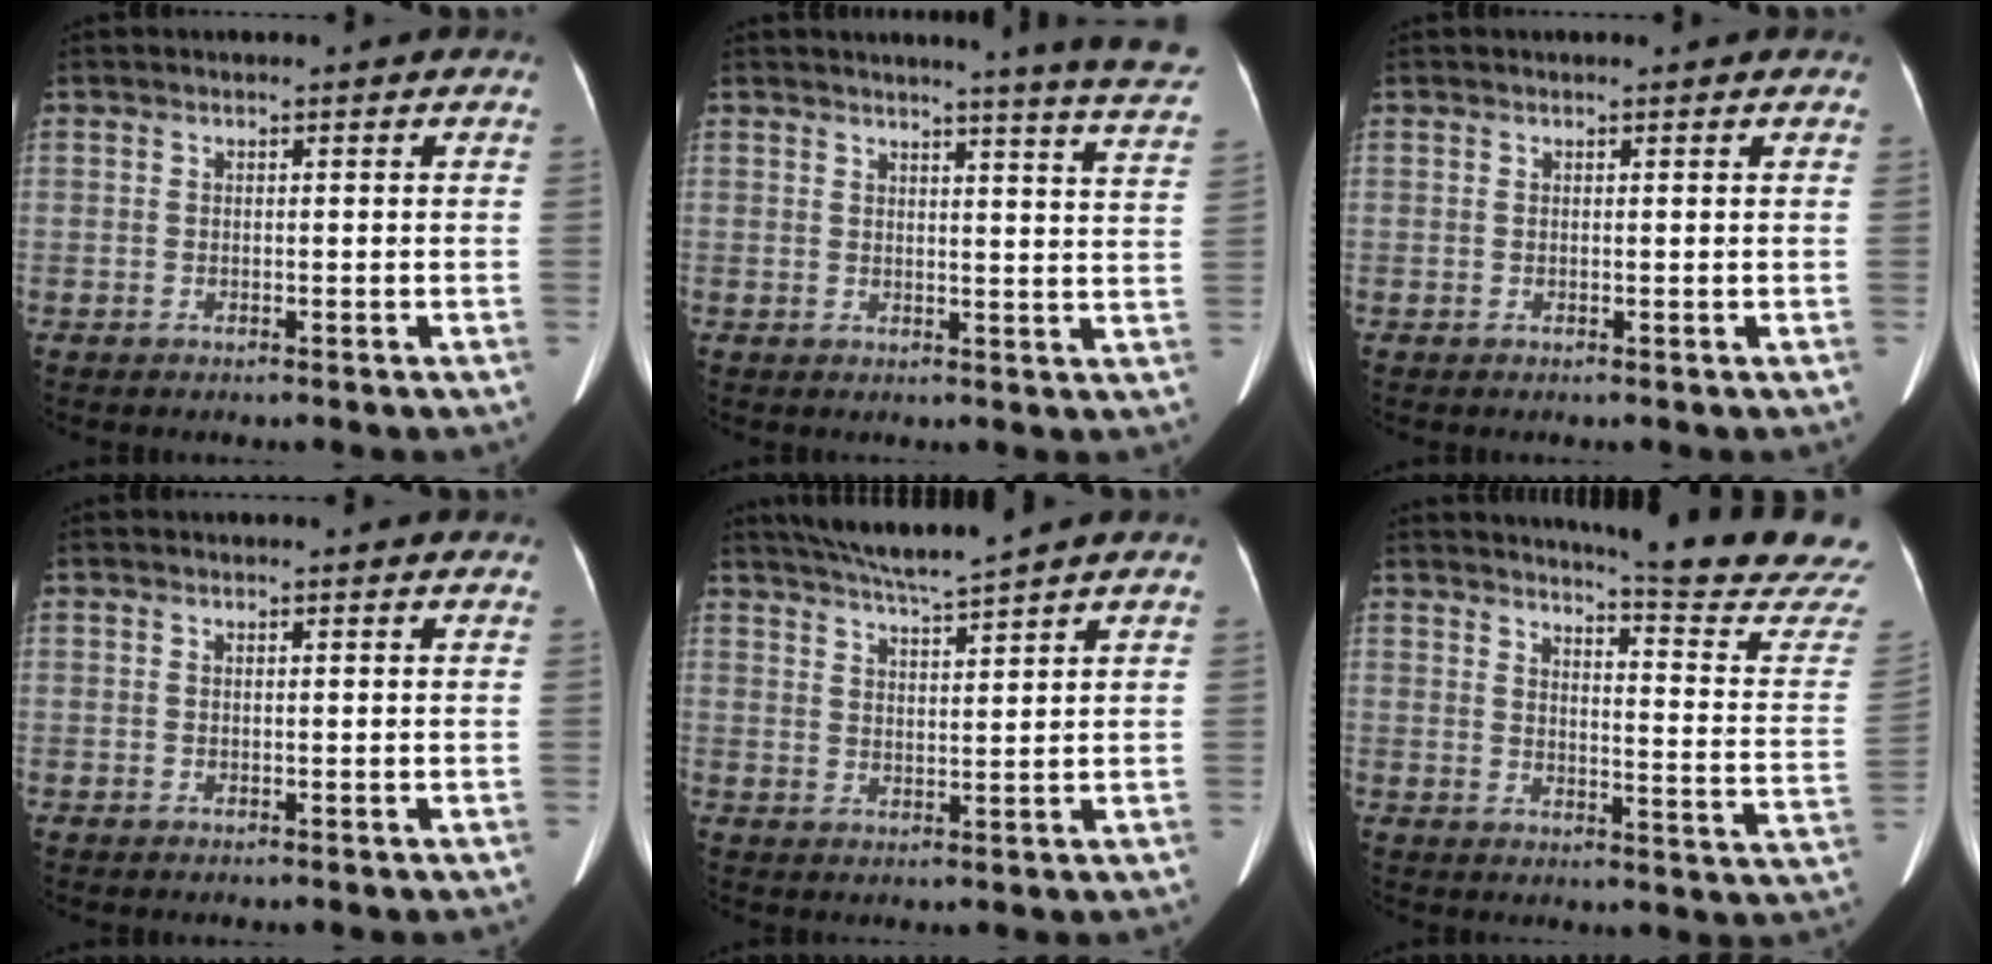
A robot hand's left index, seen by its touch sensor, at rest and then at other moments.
{"total": 12.3, "force": [11.1, -1.1, 5.0], "torque": [-0.053, -0.069, 0.101]}
{"total": 0.9, "force": [0.8, 0.2, 0.3], "torque": [-0.009, 0.004, 0.008]}
{"total": 0.8, "force": [0.8, 0.0, 0.2], "torque": [-0.009, 0.000, 0.007]}
{"total": 7.0, "force": [6.2, -1.3, 2.8], "torque": [-0.052, 0.002, 0.112]}
{"total": 17.2, "force": [16.4, -1.9, 4.9], "torque": [-0.073, -0.139, 0.182]}